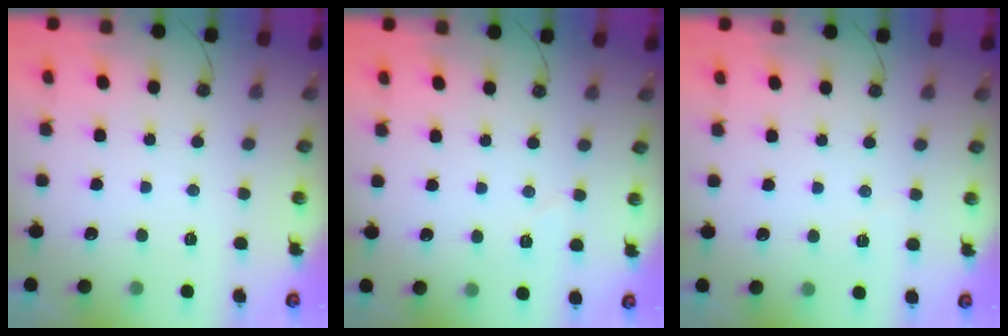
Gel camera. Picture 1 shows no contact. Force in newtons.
{"total": 4.4, "press": 3.9, "slide": 2.0}
{"total": 2.9, "press": 1.9, "slide": 2.2}